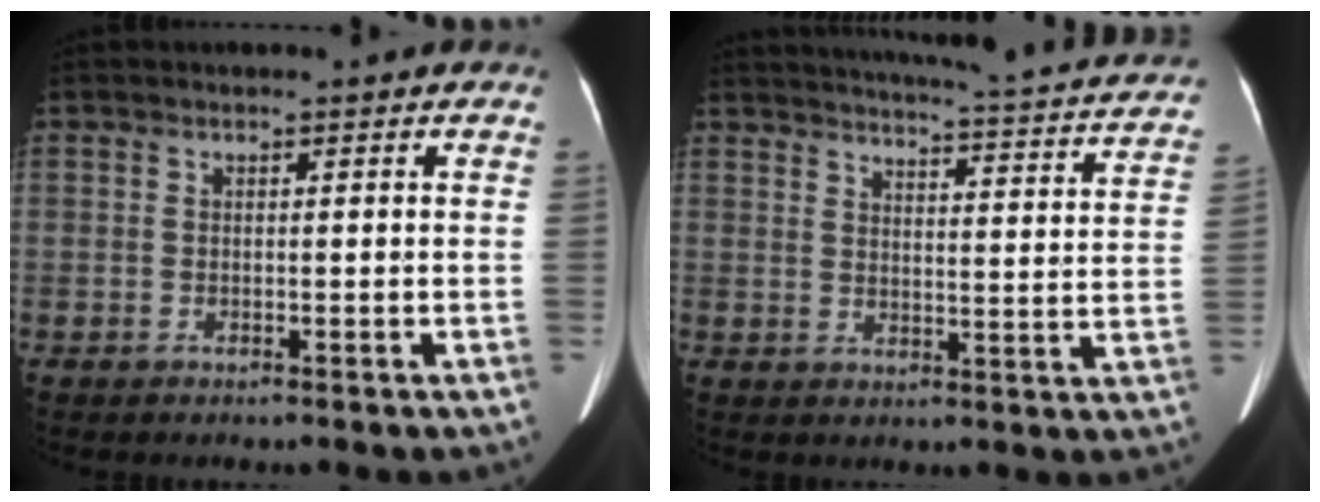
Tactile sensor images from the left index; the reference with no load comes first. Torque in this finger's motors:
{"motor_torque": [0.93, -1.21, 0.13, 0.06]}